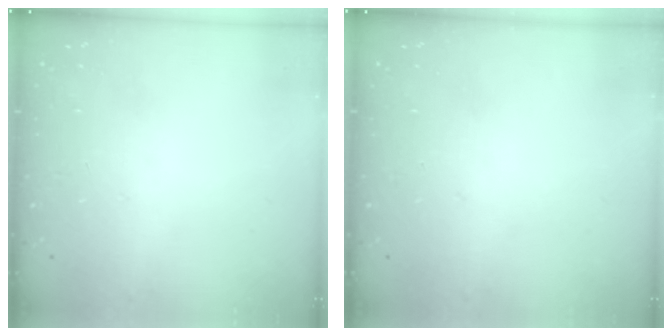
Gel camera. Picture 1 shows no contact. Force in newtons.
{"total": 0.0}